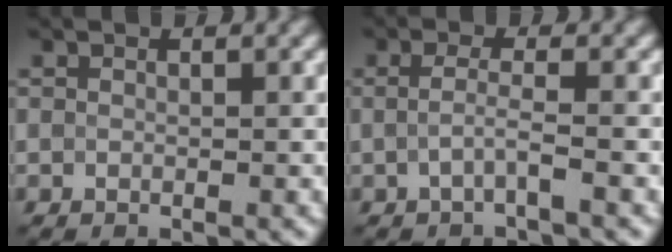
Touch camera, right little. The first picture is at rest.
{"total": 1.9, "force": [-0.6, 0.4, 1.8], "torque": [-0.034, 0.002, -0.017]}